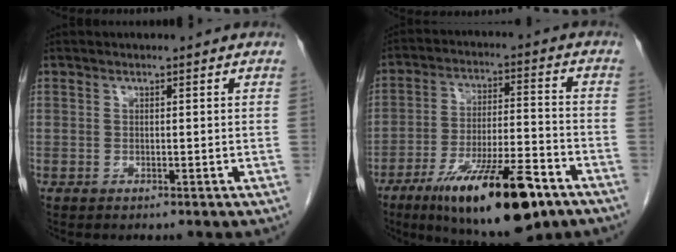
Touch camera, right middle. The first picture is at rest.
{"total": 18.2, "force": [-11.0, 3.7, 14.0], "torque": [-0.212, -0.021, -0.179]}